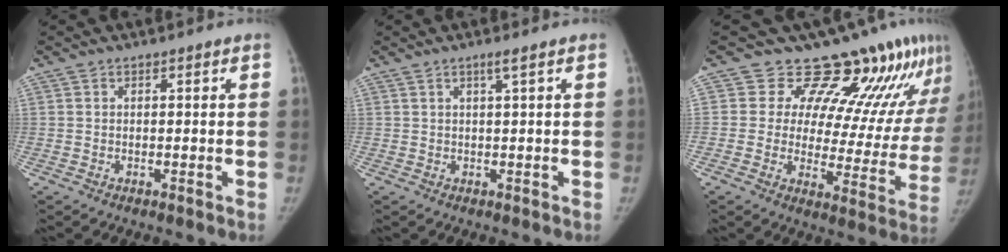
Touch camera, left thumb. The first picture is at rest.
{"total": 1.3, "force": [0.6, -0.3, 1.1], "torque": [-0.027, 0.002, 0.014]}
{"total": 16.5, "force": [13.5, 6.7, 6.7], "torque": [-0.025, -0.098, 0.166]}